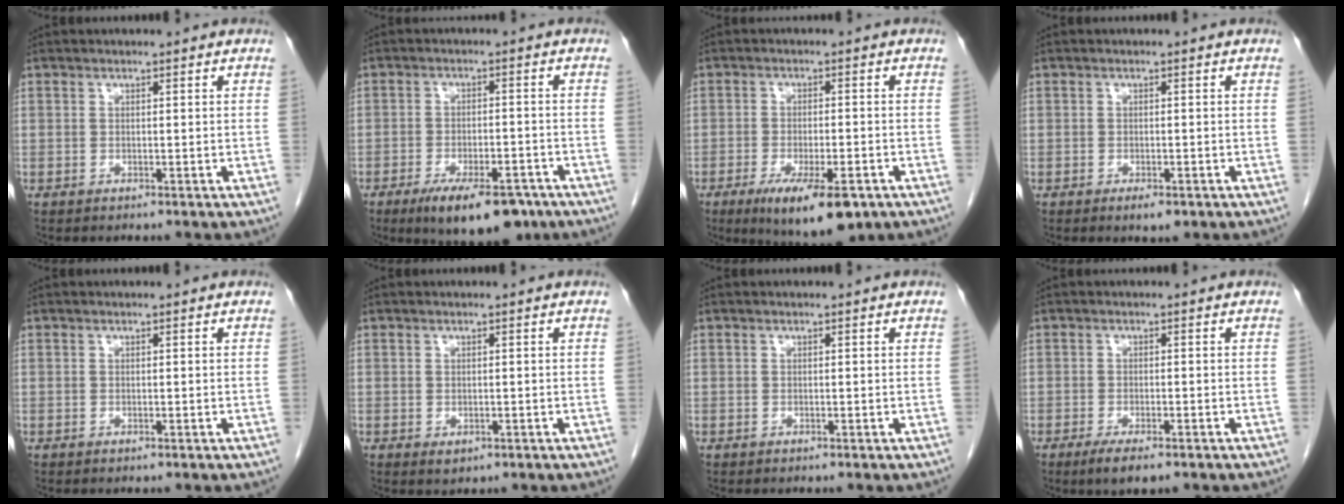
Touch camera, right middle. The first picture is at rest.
{"total": 11.1, "force": [-7.7, 3.9, 7.0], "torque": [-0.100, -0.005, -0.115]}
{"total": 10.6, "force": [-6.2, 2.9, 8.1], "torque": [-0.126, -0.018, -0.091]}
{"total": 1.9, "force": [-1.1, 0.7, 1.4], "torque": [-0.019, -0.001, -0.011]}
{"total": 0.0}
{"total": 1.3, "force": [-0.4, 0.9, 0.8], "torque": [-0.012, -0.002, 0.001]}
{"total": 0.0}
{"total": 4.1, "force": [-2.7, 1.0, 2.9], "torque": [-0.051, -0.007, -0.042]}